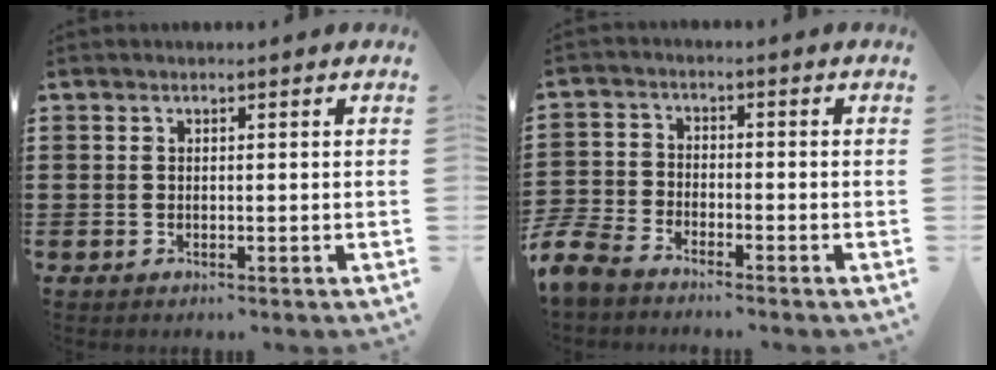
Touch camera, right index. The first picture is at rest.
{"total": 5.1, "force": [-4.9, 0.8, 1.1], "torque": [-0.060, -0.011, -0.108]}